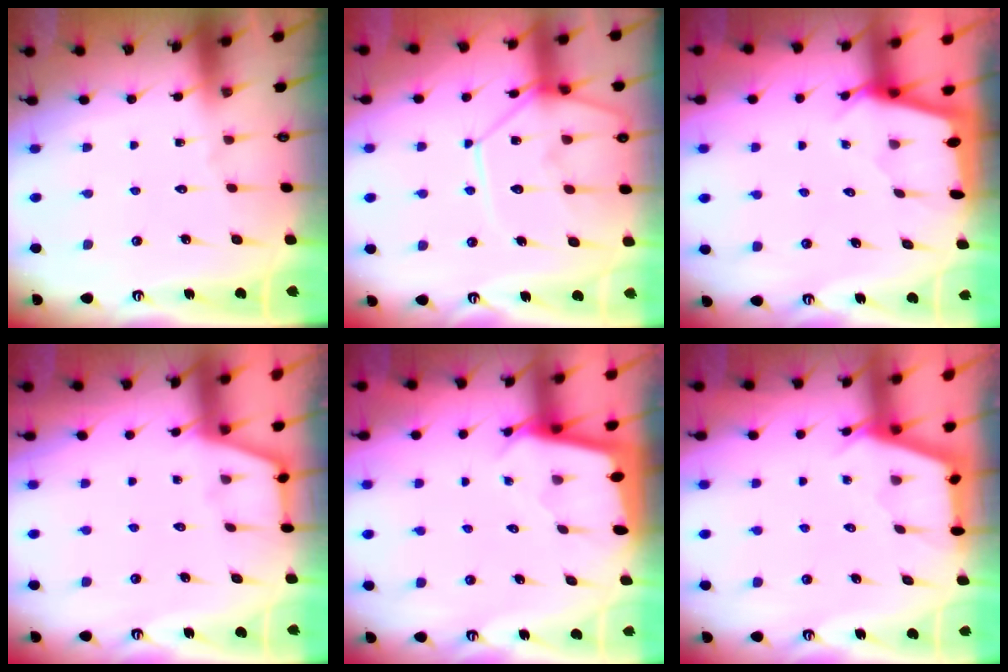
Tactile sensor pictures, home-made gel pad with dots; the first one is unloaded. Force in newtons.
{"total": 12.2, "press": 12.2, "slide": 0.9}
{"total": 2.1, "press": 2.1, "slide": 0.3}
{"total": 2.1, "press": 2.1, "slide": 0.3}
{"total": 2.3, "press": 2.3, "slide": 0.1}
{"total": 2.9, "press": 2.9, "slide": 0.3}